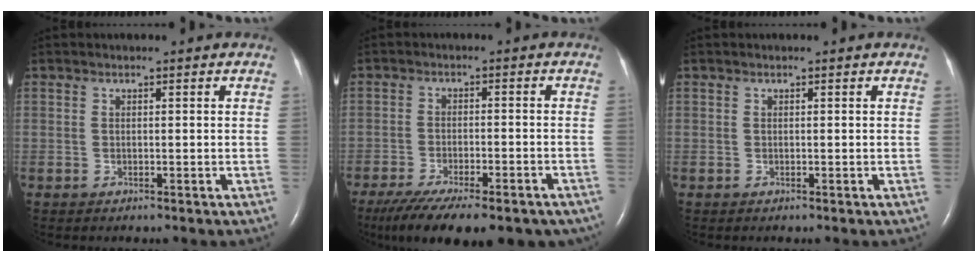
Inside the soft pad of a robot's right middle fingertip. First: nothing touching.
{"total": 19.8, "force": [-15.1, 5.9, 11.4], "torque": [-0.179, -0.022, -0.204]}
{"total": 0.0}